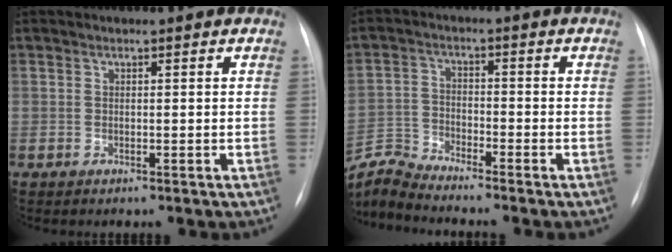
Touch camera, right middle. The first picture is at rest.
{"total": 7.1, "force": [-6.9, -1.6, -0.2], "torque": [-0.011, 0.002, -0.135]}